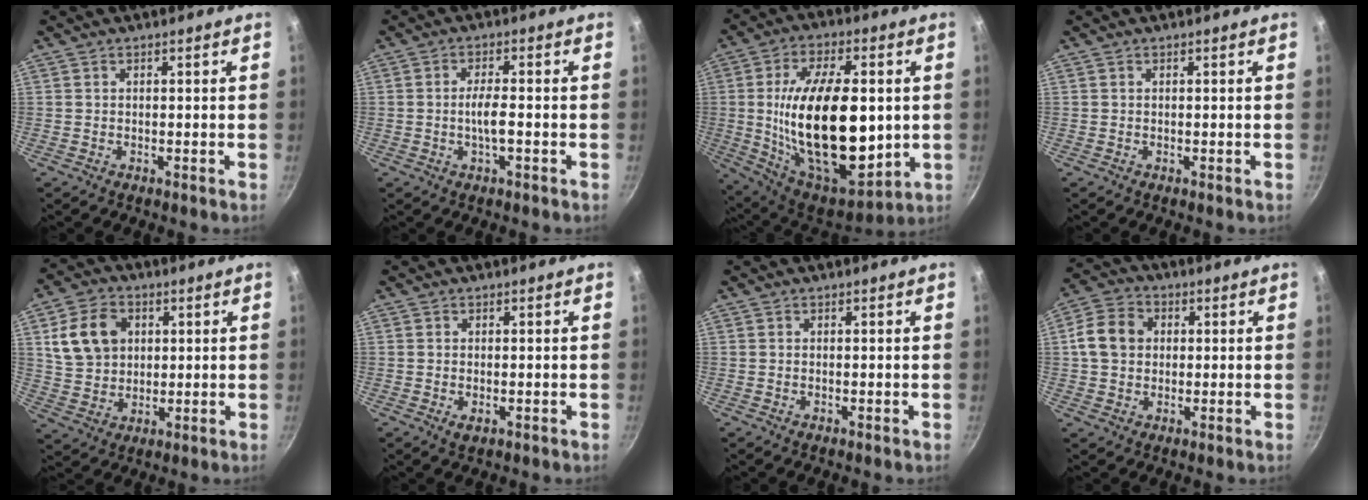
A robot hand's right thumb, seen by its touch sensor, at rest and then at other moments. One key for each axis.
{"total": 3.9, "fx": -0.9, "fy": 0.9, "fz": 3.7, "tx": -0.072, "ty": 0.009, "tz": -0.018}
{"total": 28.5, "fx": 0.2, "fy": 14.4, "fz": 24.6, "tx": -0.413, "ty": -0.015, "tz": 0.017}
{"total": 0.0}
{"total": 11.7, "fx": 3.2, "fy": 9.1, "fz": 6.7, "tx": -0.106, "ty": 0.001, "tz": 0.061}
{"total": 1.8, "fx": -0.4, "fy": 1.1, "fz": 1.4, "tx": -0.025, "ty": -0.005, "tz": -0.003}
{"total": 0.0}
{"total": 8.7, "fx": 1.1, "fy": 7.2, "fz": 4.8, "tx": -0.069, "ty": 0.013, "tz": 0.005}